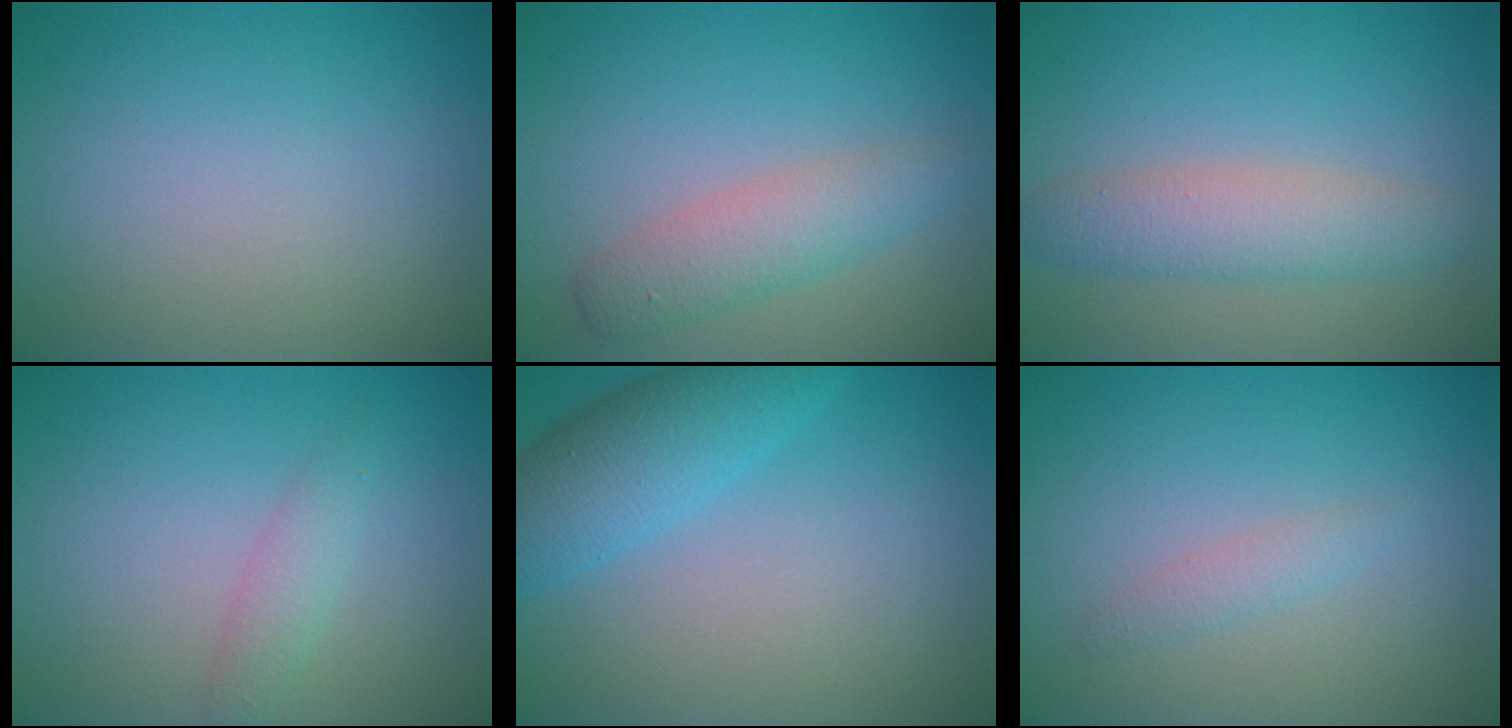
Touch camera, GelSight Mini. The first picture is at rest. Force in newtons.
{"total": 3.3, "press": 3.3, "slide": 0.1}
{"total": 3.8, "press": 3.8, "slide": 0.1}
{"total": 1.7, "press": 1.7, "slide": 0.1}
{"total": 4.9, "press": 4.9, "slide": 0.2}
{"total": 1.2, "press": 1.2, "slide": 0.1}